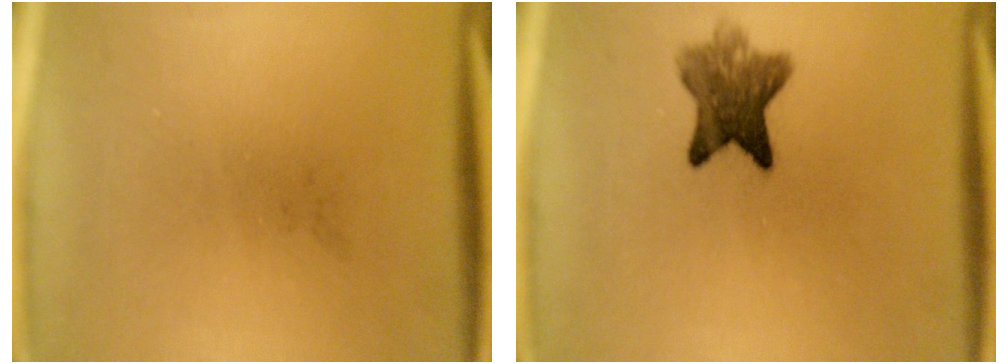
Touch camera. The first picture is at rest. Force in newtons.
{"total": 6.9}